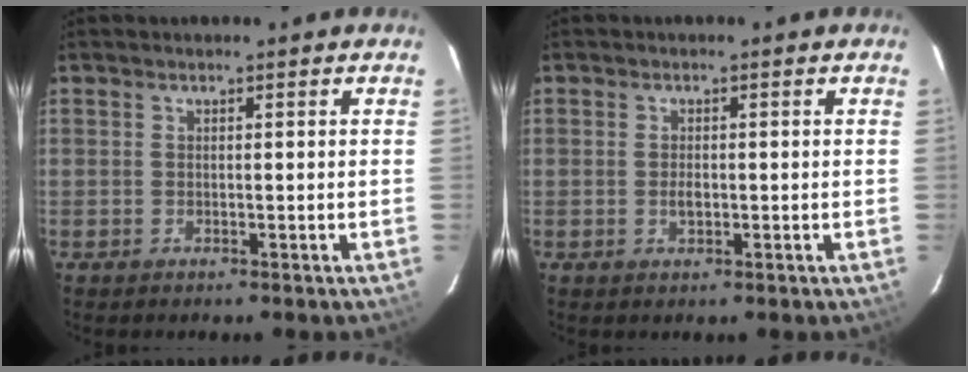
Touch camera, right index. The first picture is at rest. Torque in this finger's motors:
{"motor_torque": [0.50, 0.45, 0.18, 0.02]}